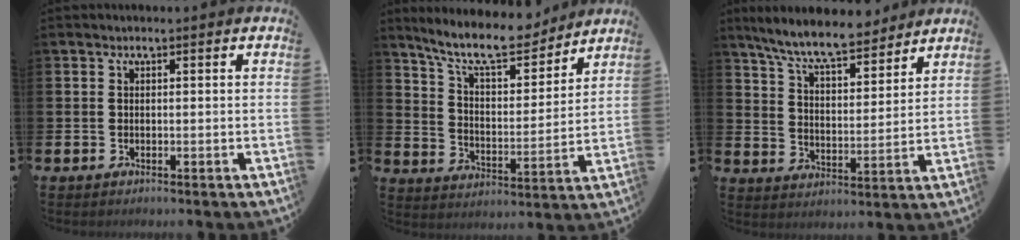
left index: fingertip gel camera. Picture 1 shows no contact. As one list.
[{"total": 11.1, "force": [9.9, 2.7, 4.4], "torque": [-0.114, -0.058, 0.175]}, {"total": 8.6, "force": [7.8, 1.4, 3.3], "torque": [-0.098, -0.037, 0.141]}]